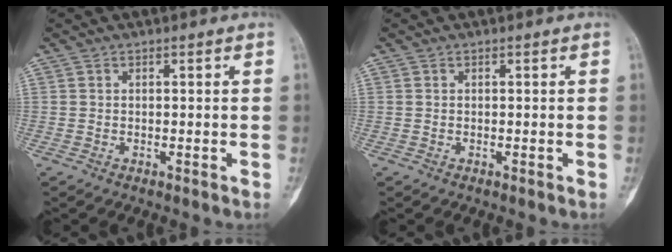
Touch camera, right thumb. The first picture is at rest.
{"total": 0.0}